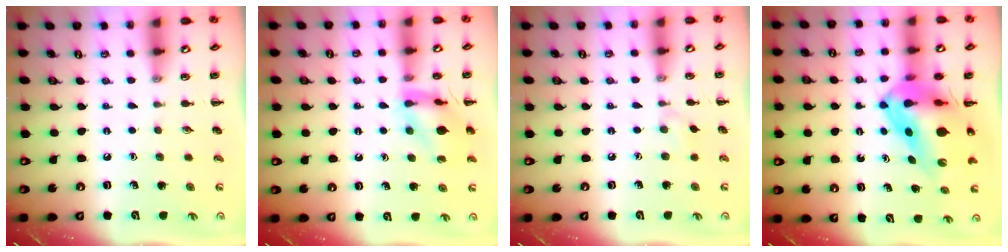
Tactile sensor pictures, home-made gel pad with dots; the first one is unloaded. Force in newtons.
{"total": 14.0, "press": 13.9, "slide": 1.4}
{"total": 3.7, "press": 3.4, "slide": 1.5}
{"total": 11.9, "press": 11.3, "slide": 3.7}